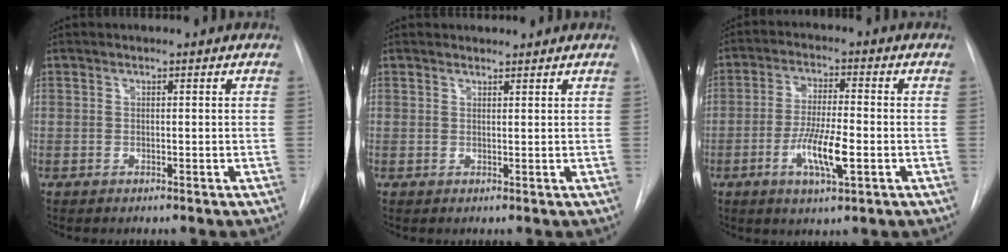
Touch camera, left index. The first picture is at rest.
{"total": 1.1, "force": [1.0, 0.2, -0.1], "torque": [-0.004, 0.002, 0.016]}
{"total": 8.1, "force": [-3.1, 1.3, 7.4], "torque": [-0.142, -0.013, -0.056]}